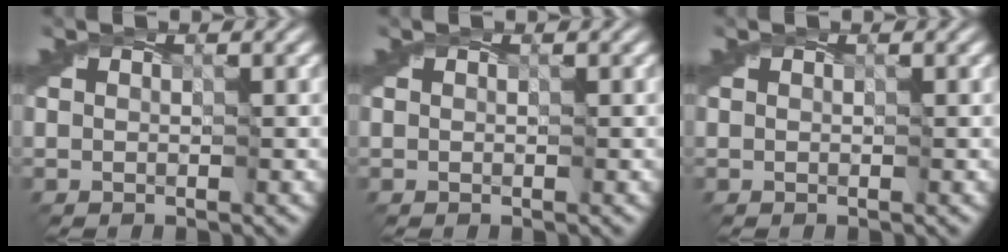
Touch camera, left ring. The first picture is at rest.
{"total": 0.0}
{"total": 0.0}